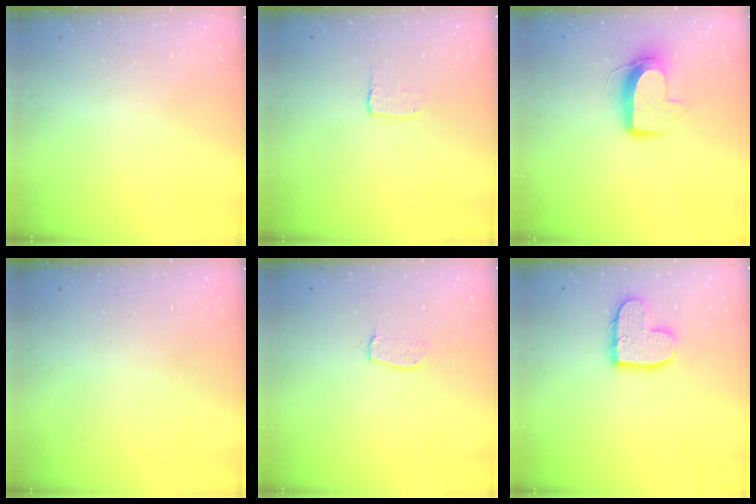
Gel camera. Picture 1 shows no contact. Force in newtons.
{"total": 2.0, "press": 2.0, "slide": 0.0}
{"total": 10.2, "press": 10.2, "slide": 0.8}
{"total": 0.0}
{"total": 4.5, "press": 4.5, "slide": 0.3}
{"total": 10.8, "press": 10.7, "slide": 0.9}